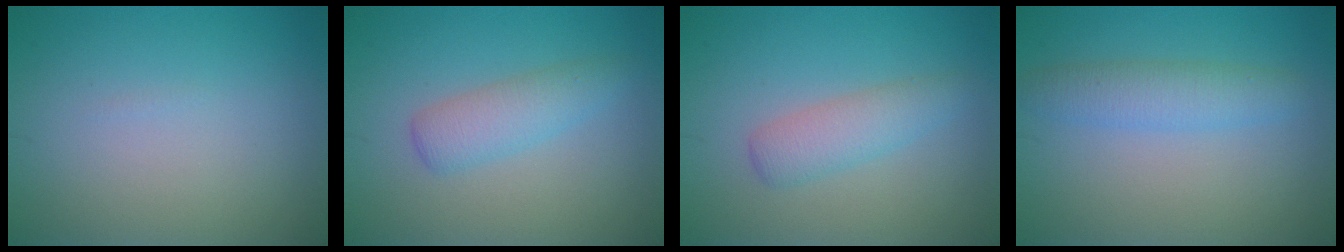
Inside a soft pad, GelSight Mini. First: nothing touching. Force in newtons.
{"total": 2.8, "press": 2.8, "slide": 0.0}
{"total": 2.6, "press": 2.6, "slide": 0.0}
{"total": 2.9, "press": 2.9, "slide": 0.1}